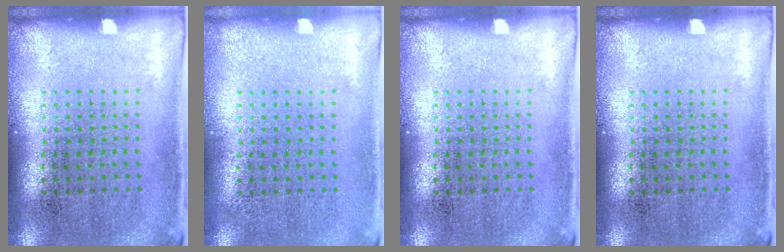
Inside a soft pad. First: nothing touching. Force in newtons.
{"total": 0.0}
{"total": 0.0}
{"total": 0.0}